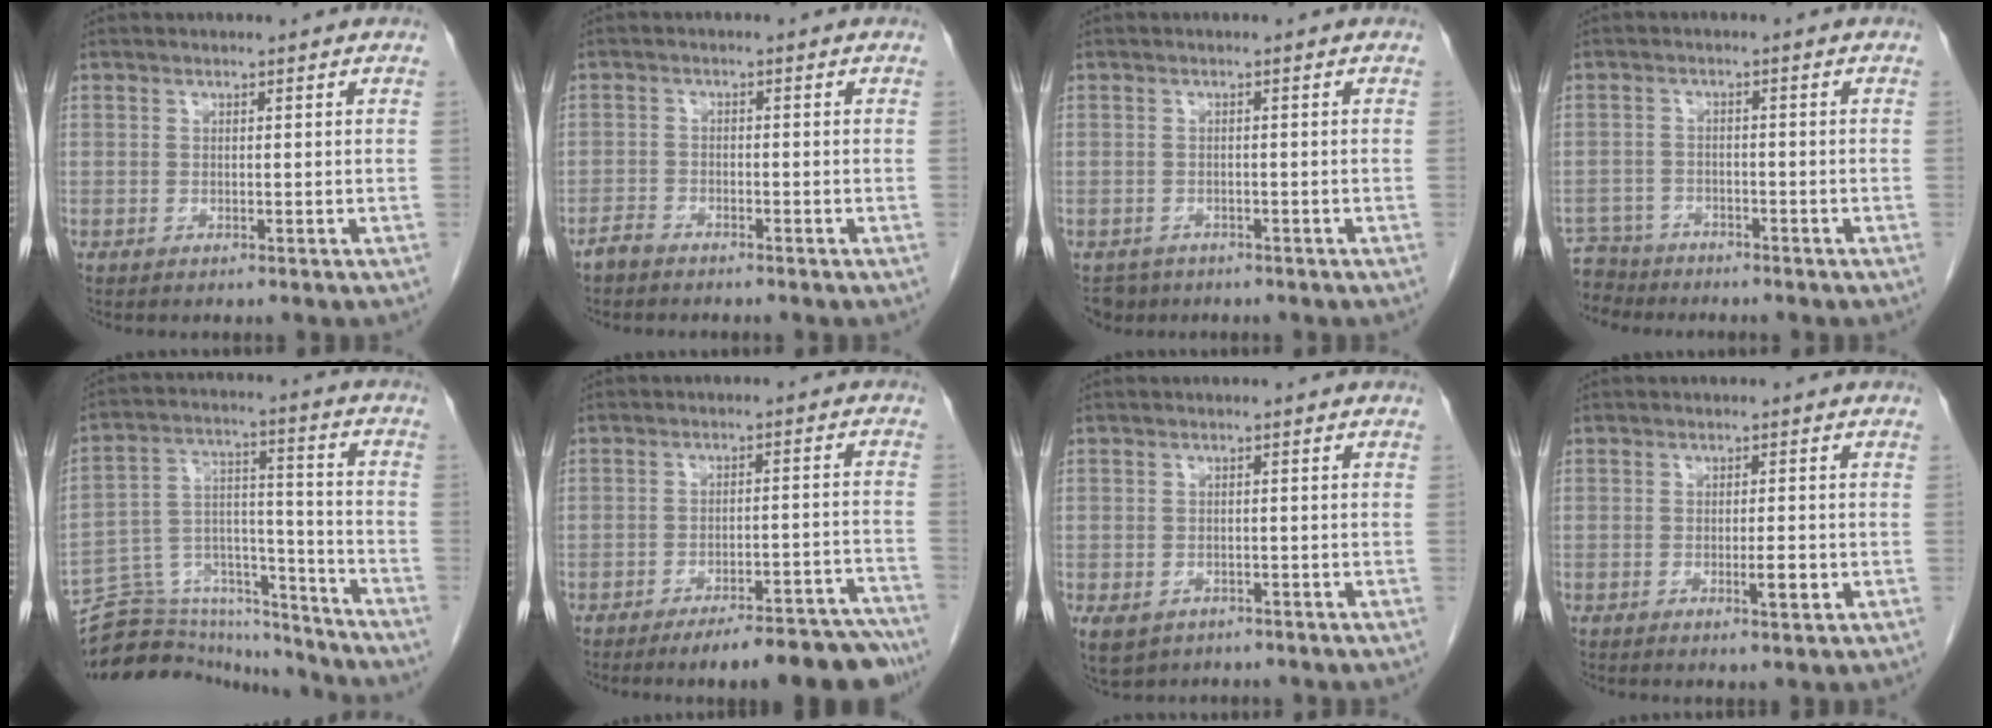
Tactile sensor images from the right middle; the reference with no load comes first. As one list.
[{"total": 2.1, "force": [-1.9, 0.8, 0.5], "torque": [-0.017, 0.000, -0.036]}, {"total": 2.7, "force": [-2.1, 1.8, 0.1], "torque": [-0.004, 0.001, -0.032]}, {"total": 5.4, "force": [-4.9, 2.1, -0.7], "torque": [0.014, -0.004, -0.093]}, {"total": 18.5, "force": [-17.8, 4.4, 2.7], "torque": [-0.056, 0.056, -0.275]}, {"total": 13.4, "force": [-11.7, 2.0, 6.2], "torque": [-0.041, 0.026, -0.152]}, {"total": 5.3, "force": [-3.2, 3.7, 2.1], "torque": [-0.040, -0.004, -0.042]}, {"total": 2.5, "force": [-0.7, 0.2, 2.4], "torque": [-0.042, -0.005, -0.008]}]